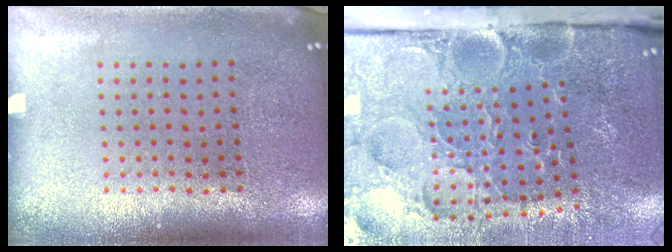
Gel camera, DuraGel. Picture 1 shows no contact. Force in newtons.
{"total": 5.2, "press": 4.1, "slide": 3.2}